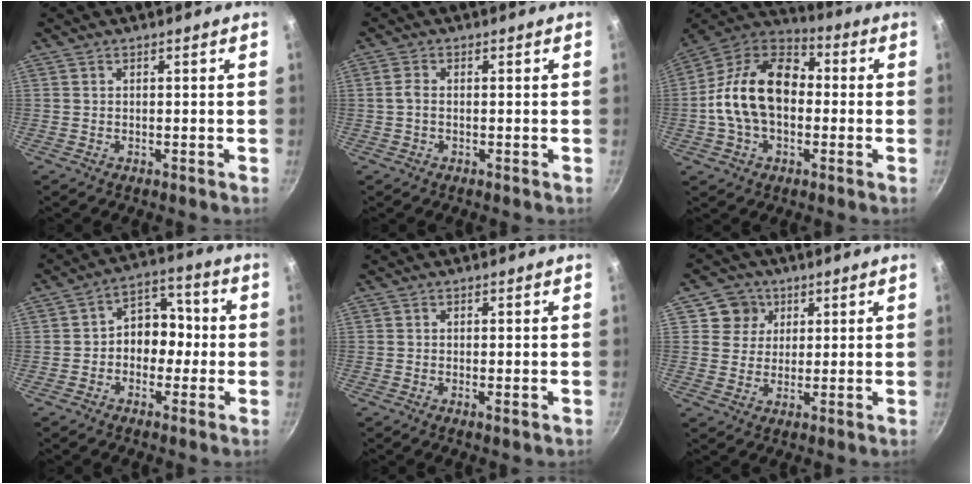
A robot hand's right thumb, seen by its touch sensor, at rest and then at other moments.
{"total": 2.1, "force": [-0.2, 1.3, 1.7], "torque": [-0.041, 0.007, -0.007]}
{"total": 18.4, "force": [-0.7, 12.5, 13.5], "torque": [-0.211, 0.042, -0.030]}
{"total": 8.7, "force": [-1.0, 6.9, 5.3], "torque": [-0.016, 0.033, -0.029]}
{"total": 0.8, "force": [-0.1, 0.2, 0.8], "torque": [-0.016, -0.004, -0.002]}
{"total": 5.9, "force": [2.4, 5.4, 0.8], "torque": [0.028, 0.000, 0.035]}